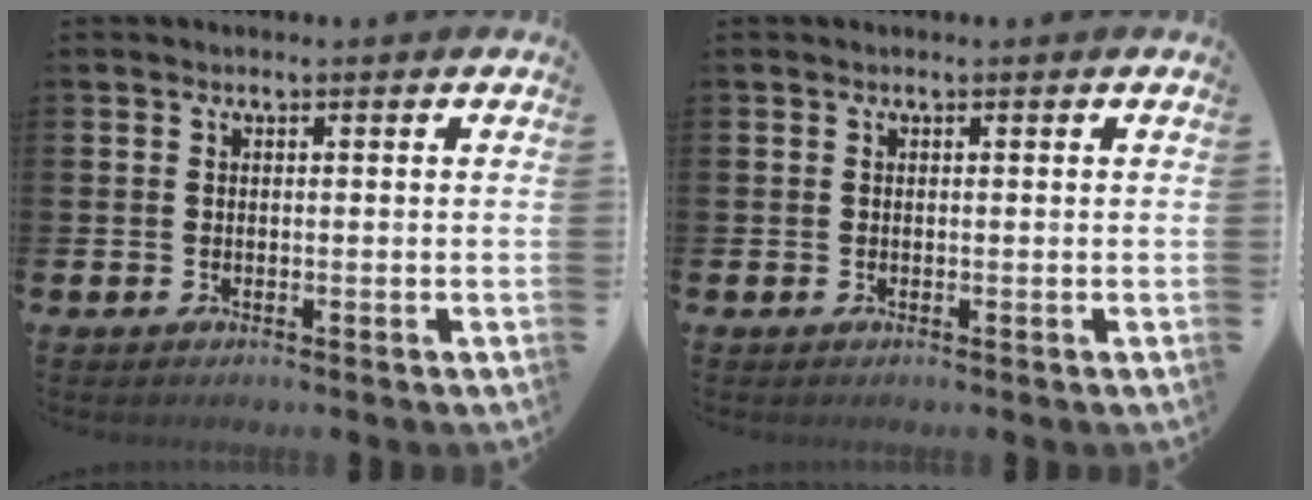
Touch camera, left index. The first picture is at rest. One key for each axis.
{"total": 0.0}